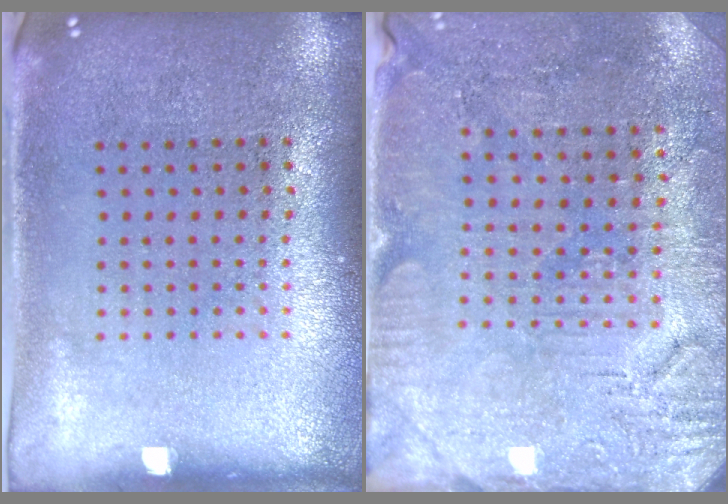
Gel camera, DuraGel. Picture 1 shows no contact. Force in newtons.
{"total": 3.0, "press": 2.9, "slide": 0.8}